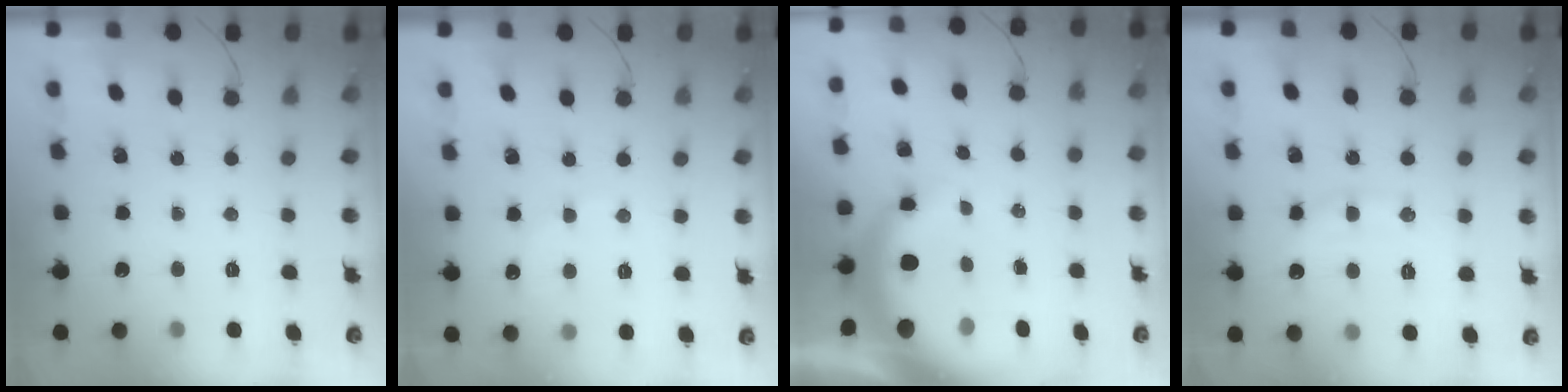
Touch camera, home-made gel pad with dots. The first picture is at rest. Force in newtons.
{"total": 5.5, "press": 5.2, "slide": 1.5}
{"total": 8.3, "press": 8.2, "slide": 1.4}
{"total": 10.2, "press": 10.2, "slide": 0.6}